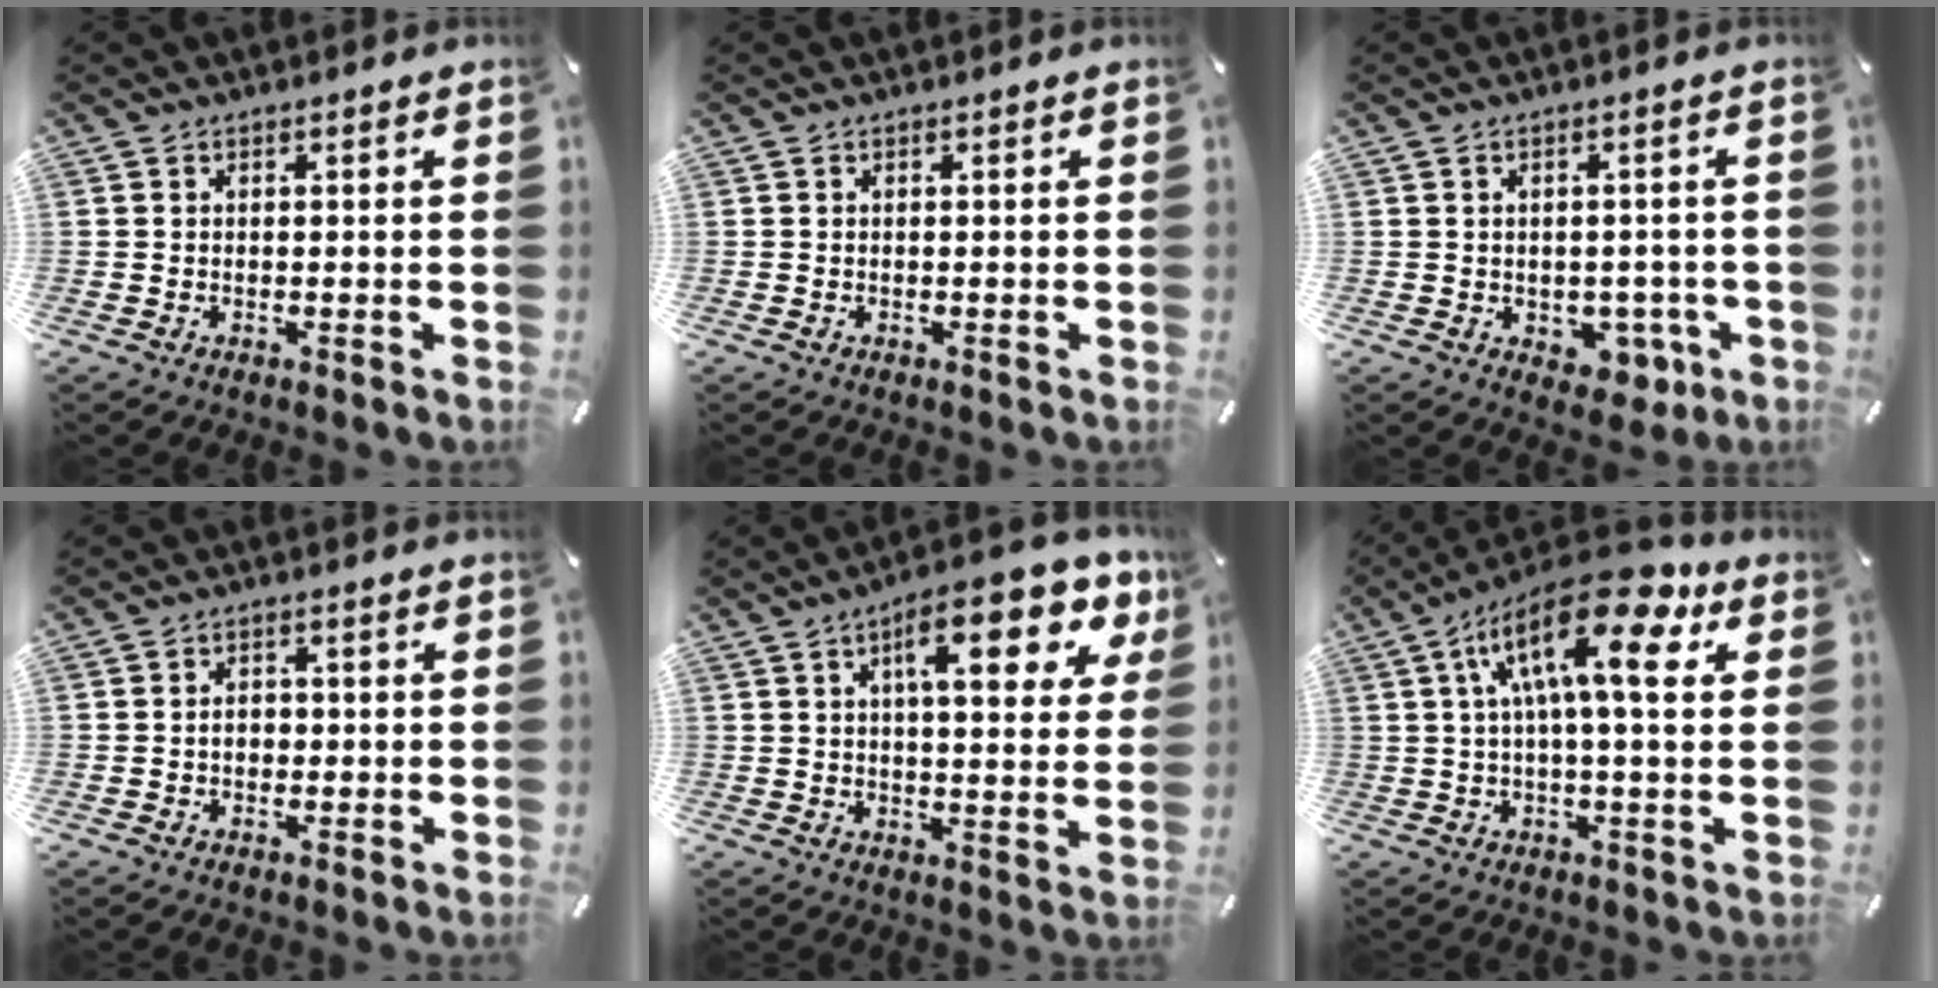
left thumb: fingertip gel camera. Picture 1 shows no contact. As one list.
[{"total": 0.0}, {"total": 4.6, "force": [-0.6, 3.9, 2.3], "torque": [-0.021, 0.001, -0.012]}, {"total": 2.8, "force": [-0.5, 2.0, 1.9], "torque": [-0.037, 0.007, -0.011]}, {"total": 15.1, "force": [7.4, 5.5, 11.9], "torque": [-0.170, -0.026, 0.113]}, {"total": 18.0, "force": [6.2, 6.1, 15.8], "torque": [-0.281, -0.029, 0.098]}]